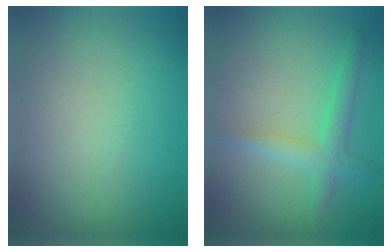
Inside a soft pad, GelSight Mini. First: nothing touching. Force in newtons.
{"total": 2.8, "press": 2.8, "slide": 0.2}